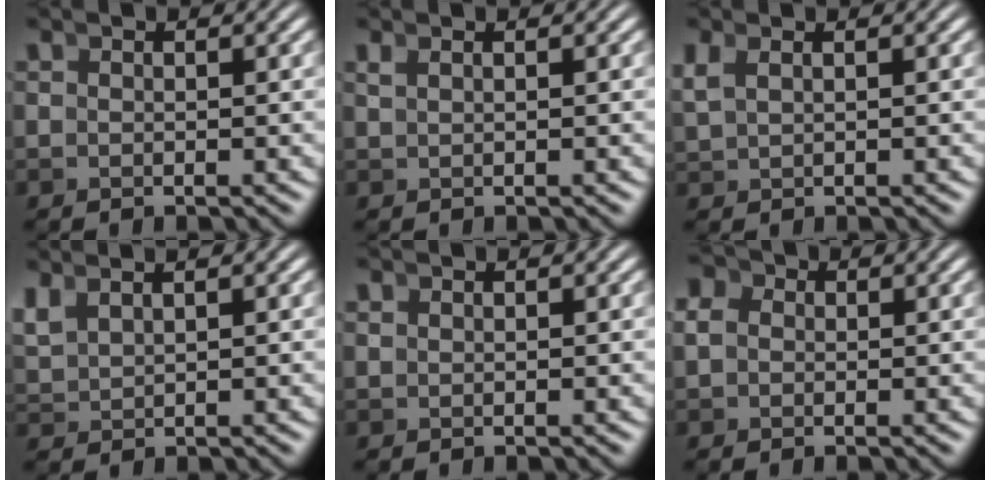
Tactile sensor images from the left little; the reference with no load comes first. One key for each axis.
{"total": 0.9, "fx": 0.4, "fy": -0.8, "fz": 0.1, "tx": 0.006, "ty": 0.004, "tz": 0.015}
{"total": 1.0, "fx": 0.8, "fy": 0.0, "fz": 0.7, "tx": -0.011, "ty": 0.004, "tz": 0.025}
{"total": 1.9, "fx": 1.5, "fy": 0.7, "fz": 0.9, "tx": -0.018, "ty": 0.005, "tz": 0.038}
{"total": 0.6, "fx": 0.3, "fy": -0.5, "fz": -0.1, "tx": 0.008, "ty": -0.001, "tz": 0.011}
{"total": 3.0, "fx": 0.8, "fy": 2.6, "fz": 1.2, "tx": -0.029, "ty": 0.004, "tz": 0.005}